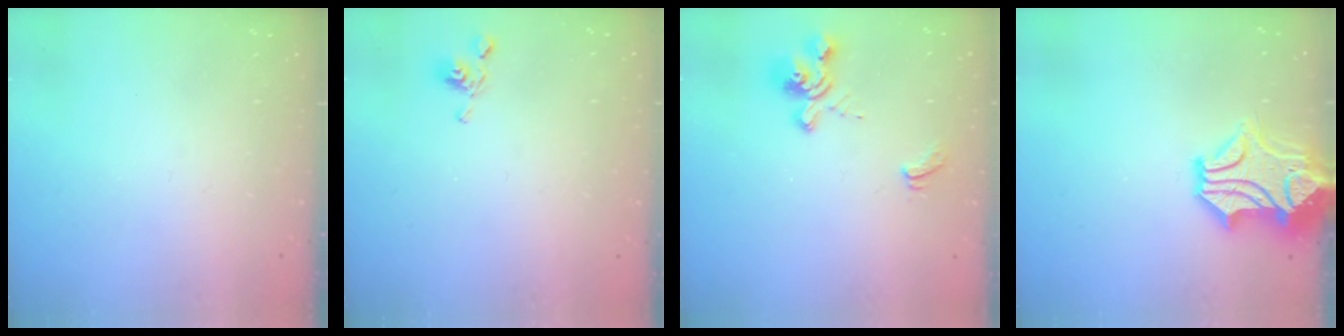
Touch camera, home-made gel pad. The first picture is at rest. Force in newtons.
{"total": 5.9, "press": 5.9, "slide": 0.2}
{"total": 1.9, "press": 1.1, "slide": 1.5}
{"total": 2.8, "press": 2.4, "slide": 1.3}